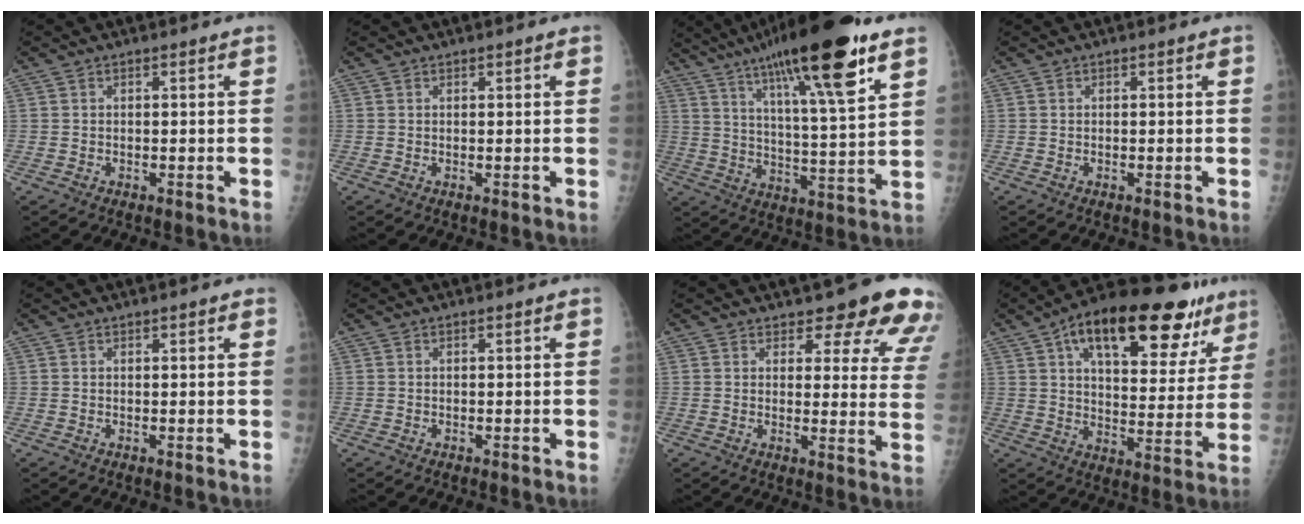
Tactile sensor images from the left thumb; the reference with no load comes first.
{"total": 0.7, "force": [0.5, 0.1, 0.5], "torque": [-0.006, 0.001, 0.006]}
{"total": 22.3, "force": [13.5, 3.3, 17.5], "torque": [-0.277, -0.039, 0.216]}
{"total": 0.0}
{"total": 1.1, "force": [0.8, 0.2, 0.7], "torque": [-0.006, 0.001, 0.009]}
{"total": 0.0}
{"total": 14.9, "force": [12.1, 5.1, 7.0], "torque": [-0.036, -0.070, 0.121]}
{"total": 26.0, "force": [14.2, 11.4, 18.6], "torque": [-0.235, -0.006, 0.210]}